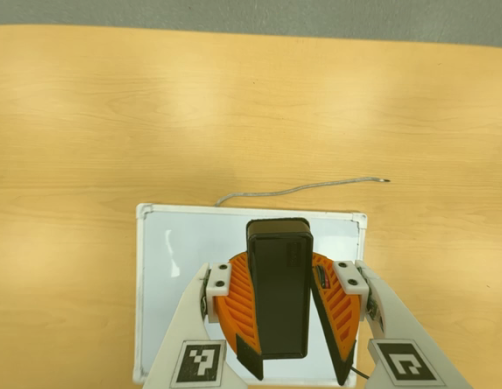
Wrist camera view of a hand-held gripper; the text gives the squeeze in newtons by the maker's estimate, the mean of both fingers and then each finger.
{"total": 10.8, "left": 10.4, "right": 11.2}